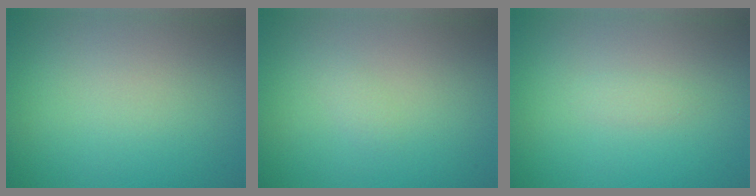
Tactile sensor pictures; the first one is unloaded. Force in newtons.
{"total": 0.6, "press": 0.6, "slide": 0.1}
{"total": 0.7, "press": 0.7, "slide": 0.0}